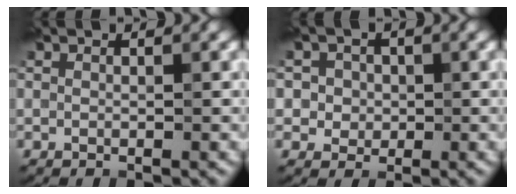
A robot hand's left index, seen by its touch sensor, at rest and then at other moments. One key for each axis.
{"total": 3.8, "fx": 0.9, "fy": 3.5, "fz": 1.3, "tx": -0.013, "ty": 0.010, "tz": 0.008}